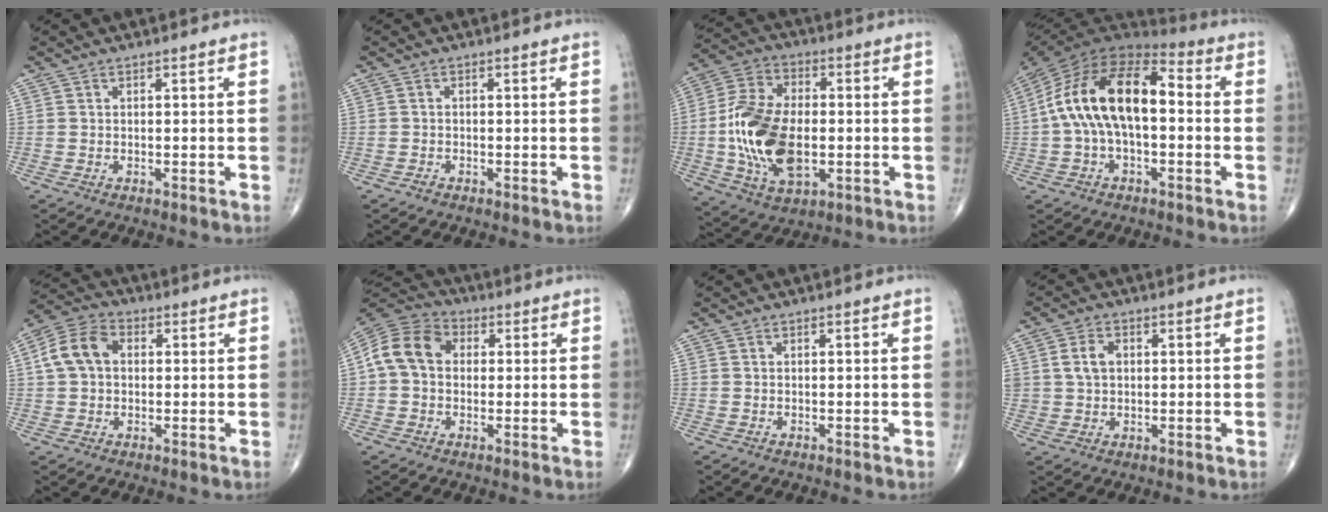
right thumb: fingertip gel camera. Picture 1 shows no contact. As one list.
[{"total": 0.8, "force": [-0.6, 0.5, 0.2], "torque": [-0.002, 0.001, -0.014]}, {"total": 17.9, "force": [-1.9, 10.4, 14.4], "torque": [-0.274, 0.009, -0.029]}, {"total": 18.9, "force": [0.4, 10.0, 16.0], "torque": [-0.289, 0.046, -0.003]}, {"total": 8.5, "force": [1.2, 6.3, 5.7], "torque": [-0.108, 0.025, 0.014]}, {"total": 10.6, "force": [1.0, 8.2, 6.6], "torque": [-0.114, 0.031, 0.004]}, {"total": 0.0}, {"total": 4.5, "force": [0.8, 3.4, 2.9], "torque": [-0.045, 0.002, 0.015]}]